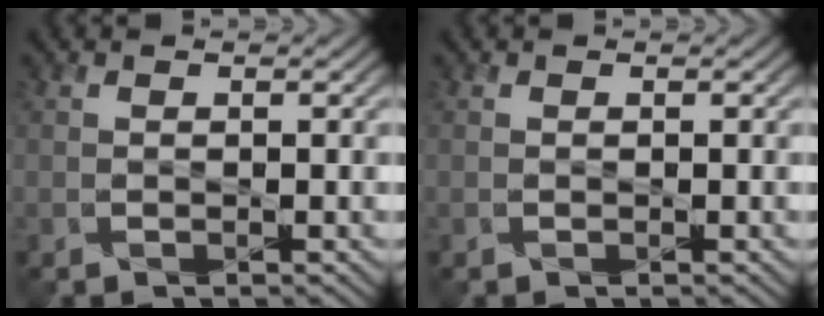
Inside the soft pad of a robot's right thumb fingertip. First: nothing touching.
{"total": 0.0}